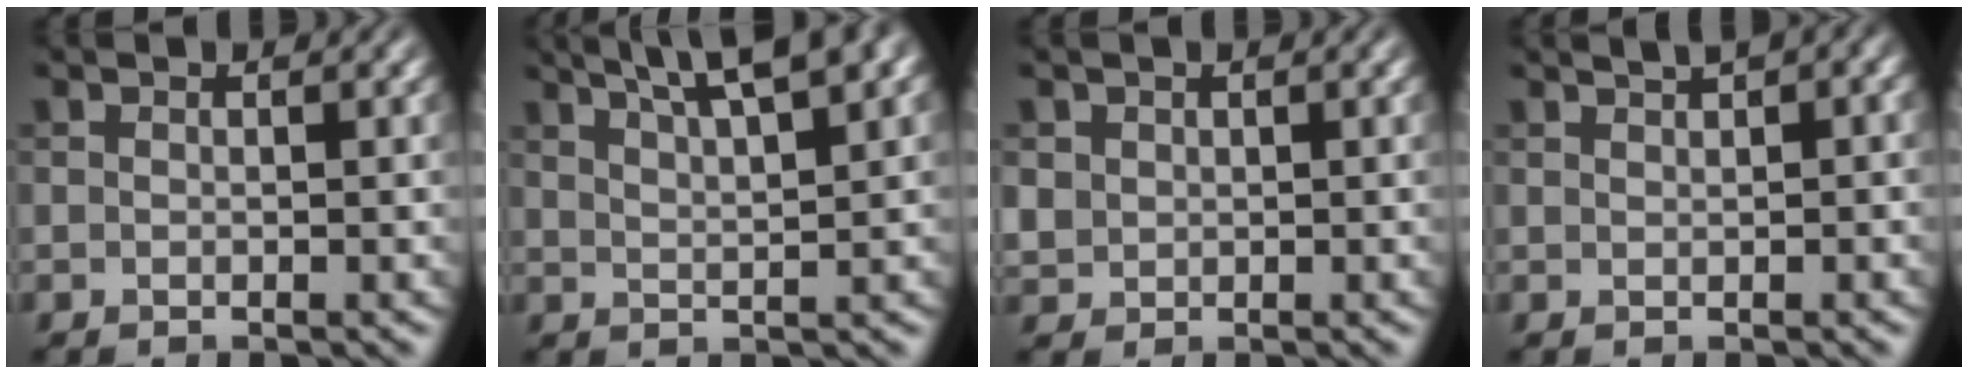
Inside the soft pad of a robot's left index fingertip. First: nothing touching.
{"total": 8.7, "force": [5.9, 2.2, 6.0], "torque": [-0.067, 0.031, 0.061]}
{"total": 1.4, "force": [0.4, 1.3, 0.2], "torque": [-0.005, -0.005, 0.013]}
{"total": 4.4, "force": [2.5, 1.6, 3.2], "torque": [-0.038, 0.026, 0.021]}